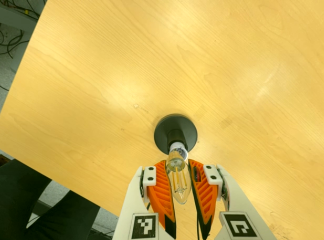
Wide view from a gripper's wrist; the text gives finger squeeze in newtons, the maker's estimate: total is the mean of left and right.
{"total": 20.8, "left": 22.6, "right": 19.1}